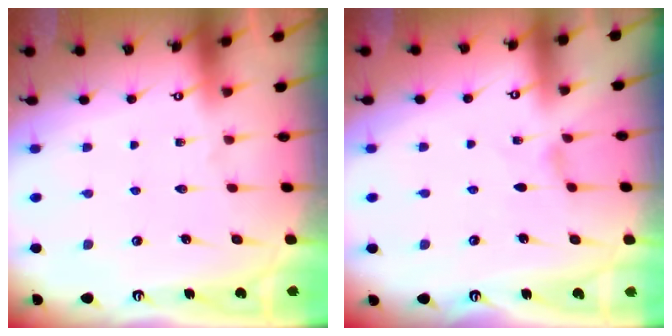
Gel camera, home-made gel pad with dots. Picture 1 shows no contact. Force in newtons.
{"total": 0.0}